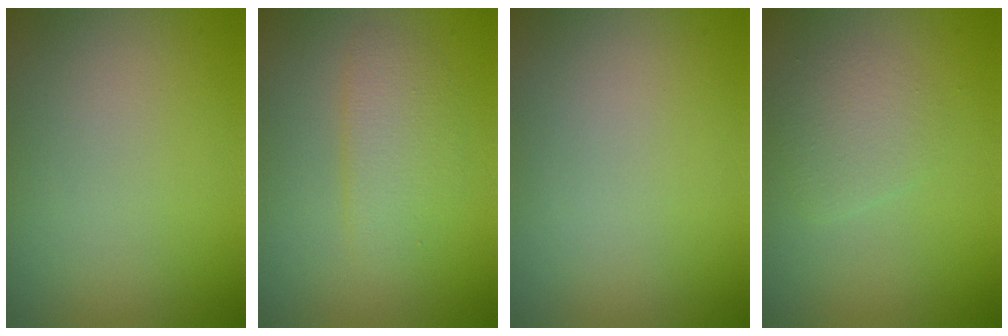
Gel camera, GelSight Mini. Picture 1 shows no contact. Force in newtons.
{"total": 2.4, "press": 2.4, "slide": 0.0}
{"total": 0.0}
{"total": 2.0, "press": 2.0, "slide": 0.2}